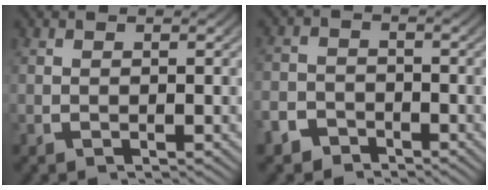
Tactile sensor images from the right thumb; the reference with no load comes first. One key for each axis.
{"total": 4.0, "fx": -3.5, "fy": 1.8, "fz": -0.5, "tx": -0.002, "ty": -0.020, "tz": -0.063}